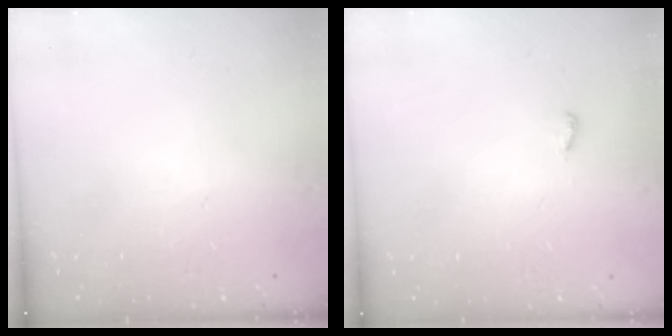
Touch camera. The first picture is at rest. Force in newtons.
{"total": 3.2, "press": 3.1, "slide": 0.4}